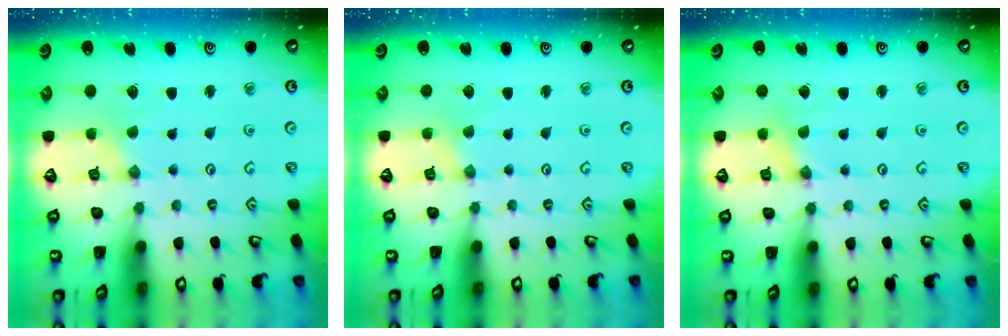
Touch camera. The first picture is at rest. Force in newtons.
{"total": 0.5, "press": 0.5, "slide": 0.2}
{"total": 0.0}